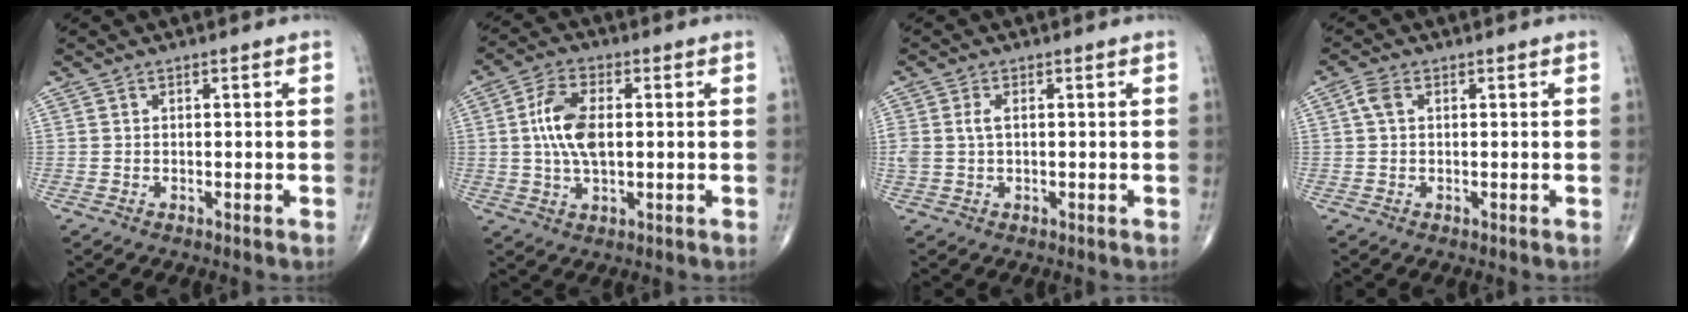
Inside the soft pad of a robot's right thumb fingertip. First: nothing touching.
{"total": 9.1, "force": [0.7, 4.5, 7.8], "torque": [-0.157, 0.005, 0.013]}
{"total": 2.8, "force": [0.4, 1.6, 2.3], "torque": [-0.065, 0.009, 0.011]}
{"total": 2.3, "force": [0.5, 1.4, 1.8], "torque": [-0.044, 0.010, 0.010]}